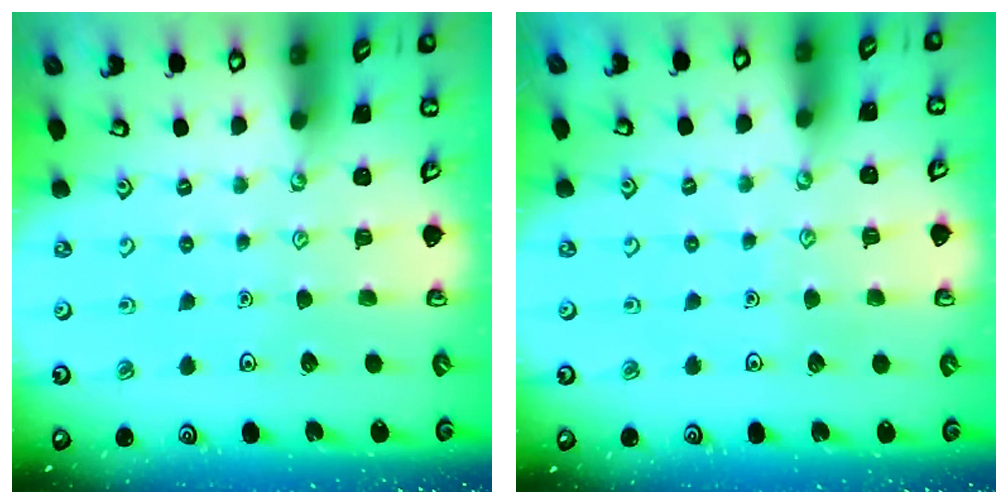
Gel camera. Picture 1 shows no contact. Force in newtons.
{"total": 3.7, "press": 3.7, "slide": 0.3}